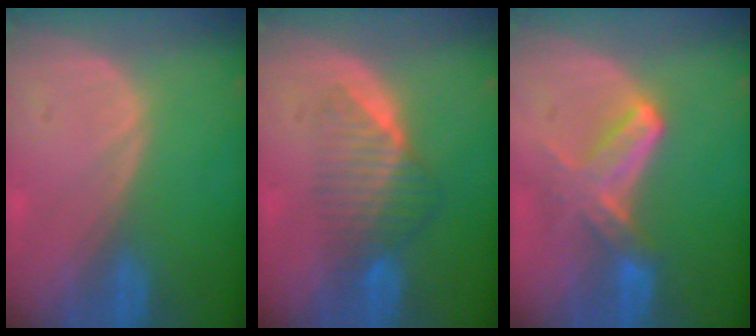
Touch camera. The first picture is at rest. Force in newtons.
{"total": 6.6, "press": 5.8, "slide": 3.2}
{"total": 5.8, "press": 5.8, "slide": 0.3}